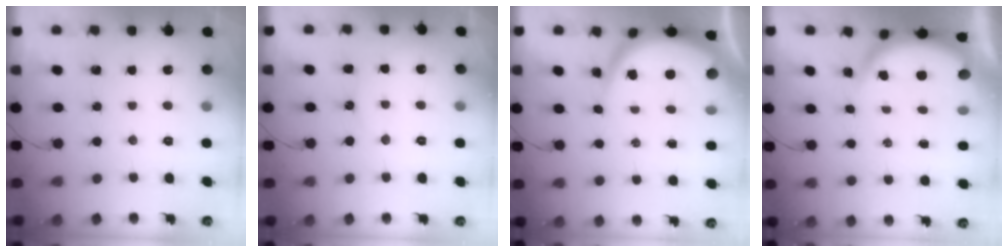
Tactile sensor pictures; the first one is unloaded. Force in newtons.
{"total": 6.2, "press": 6.2, "slide": 0.7}
{"total": 7.5, "press": 7.5, "slide": 0.5}
{"total": 5.1, "press": 5.1, "slide": 0.2}